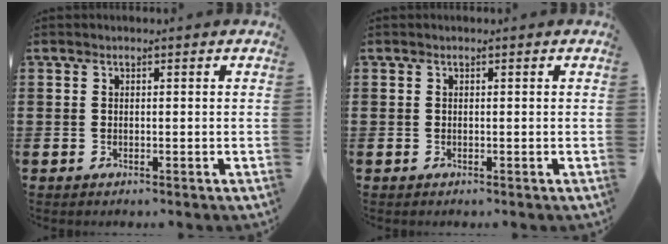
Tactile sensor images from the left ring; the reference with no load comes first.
{"total": 0.0}